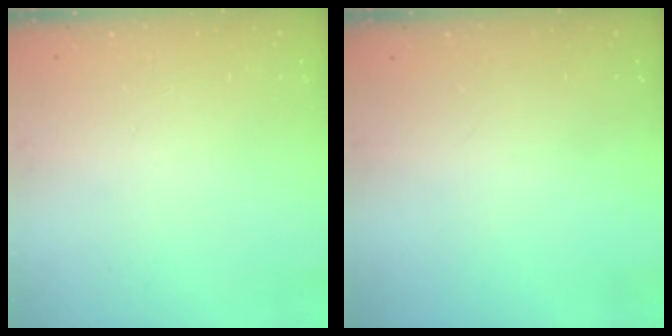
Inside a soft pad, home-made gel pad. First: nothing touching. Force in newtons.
{"total": 0.0}